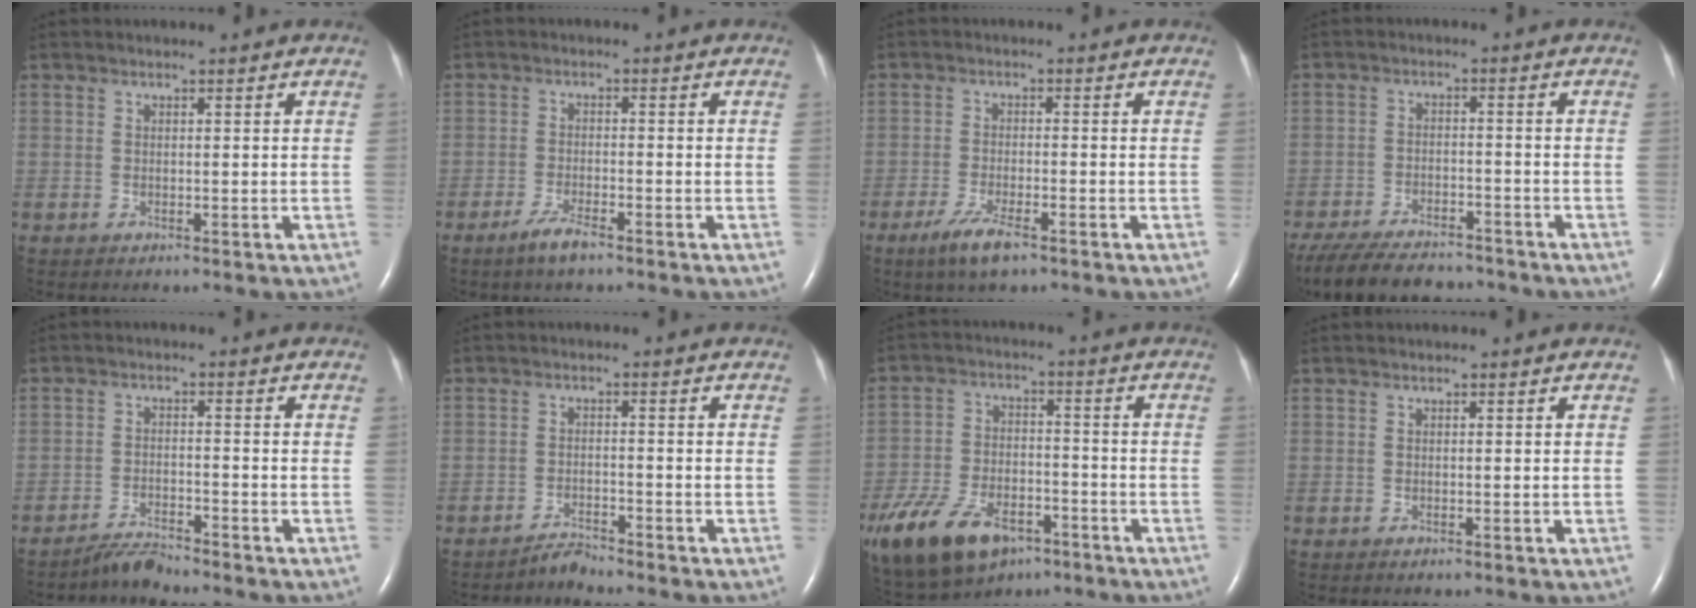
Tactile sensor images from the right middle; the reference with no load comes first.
{"total": 3.5, "force": [-2.6, 0.4, 2.3], "torque": [-0.056, -0.005, -0.049]}
{"total": 4.8, "force": [-3.1, 0.9, 3.6], "torque": [-0.083, -0.010, -0.055]}
{"total": 14.5, "force": [-12.3, 4.5, 6.3], "torque": [-0.140, -0.020, -0.189]}
{"total": 3.1, "force": [-3.1, -0.4, 0.2], "torque": [-0.011, -0.020, -0.057]}
{"total": 2.2, "force": [-2.1, -0.4, -0.3], "torque": [0.005, -0.015, -0.037]}
{"total": 19.4, "force": [-11.6, 10.7, 11.3], "torque": [-0.285, -0.016, -0.197]}
{"total": 0.0}